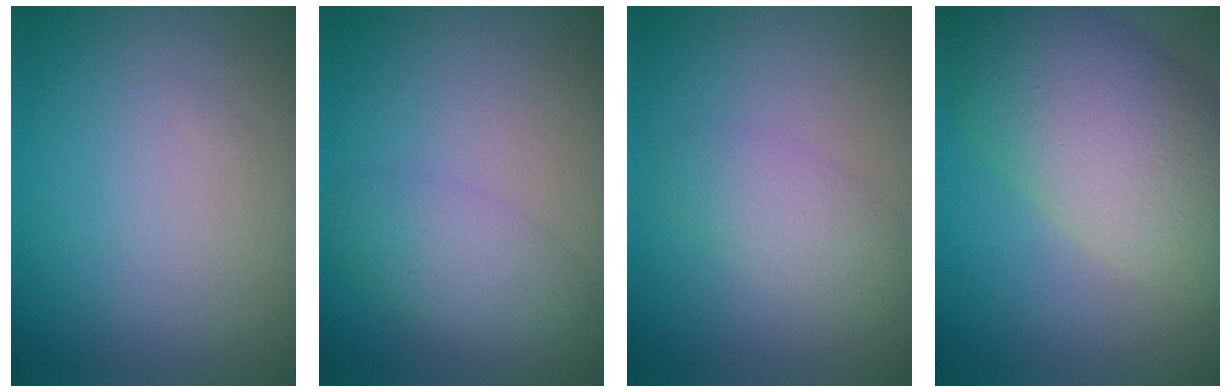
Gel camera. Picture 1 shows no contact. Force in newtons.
{"total": 2.8, "press": 2.8, "slide": 0.2}
{"total": 2.2, "press": 2.2, "slide": 0.0}
{"total": 9.9, "press": 9.9, "slide": 0.7}